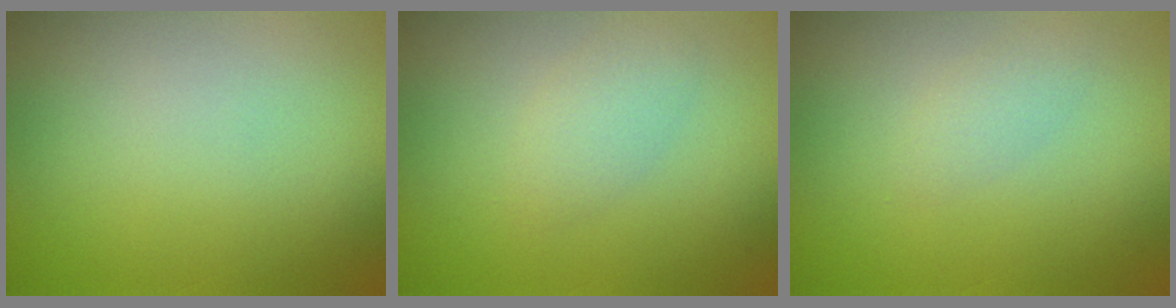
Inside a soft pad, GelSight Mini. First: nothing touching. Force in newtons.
{"total": 1.8, "press": 1.8, "slide": 0.2}
{"total": 1.1, "press": 1.1, "slide": 0.0}